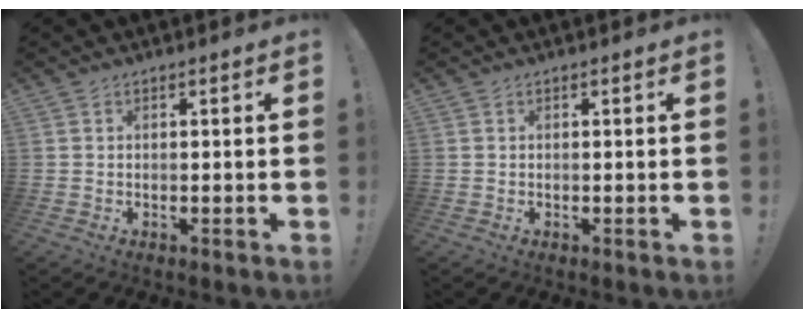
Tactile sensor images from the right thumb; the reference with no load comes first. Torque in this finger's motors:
{"motor_torque": [0.00, 0.00, 0.02, 0.00, 0.01]}